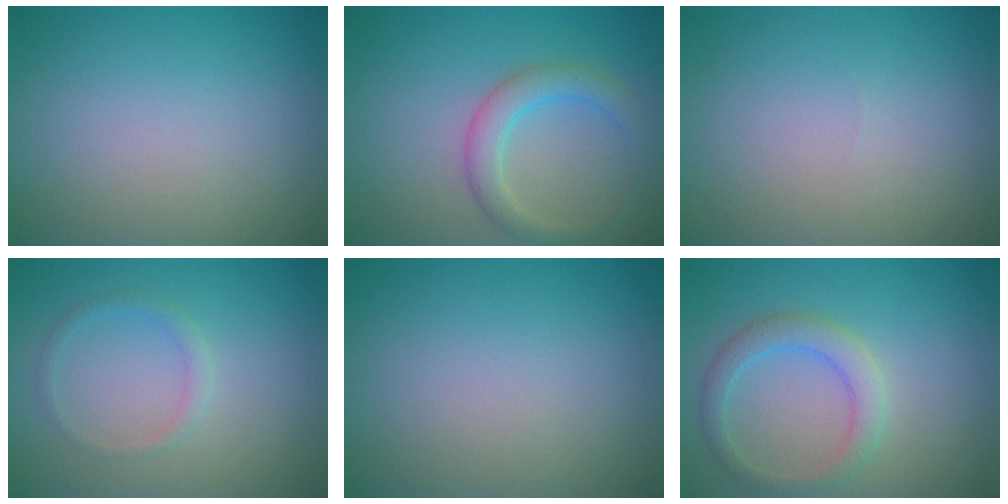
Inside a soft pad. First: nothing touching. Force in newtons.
{"total": 3.0, "press": 3.0, "slide": 0.1}
{"total": 0.0}
{"total": 1.2, "press": 1.2, "slide": 0.0}
{"total": 0.0}
{"total": 2.9, "press": 2.9, "slide": 0.1}